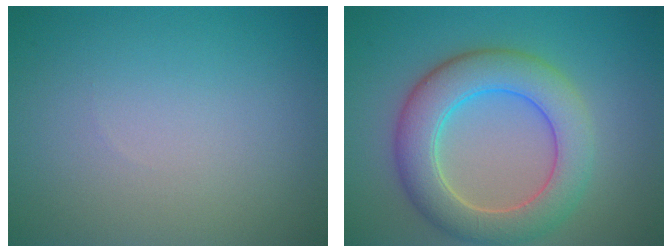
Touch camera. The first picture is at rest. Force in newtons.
{"total": 7.1, "press": 7.1, "slide": 0.3}